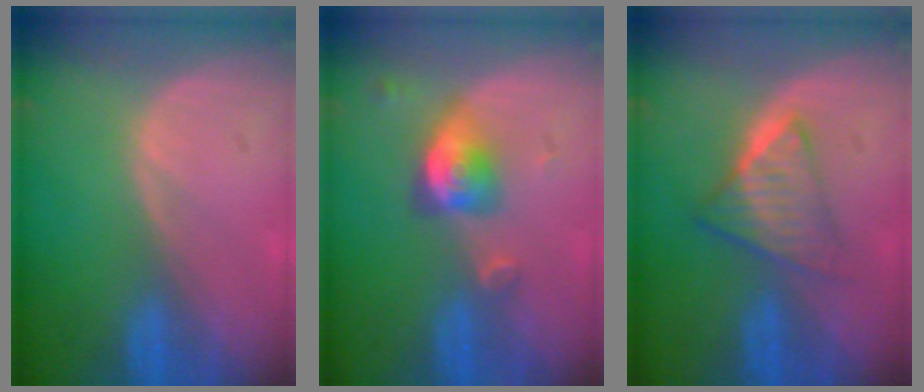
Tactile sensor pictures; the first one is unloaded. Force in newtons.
{"total": 5.1, "press": 4.7, "slide": 1.9}
{"total": 6.4, "press": 5.6, "slide": 3.1}